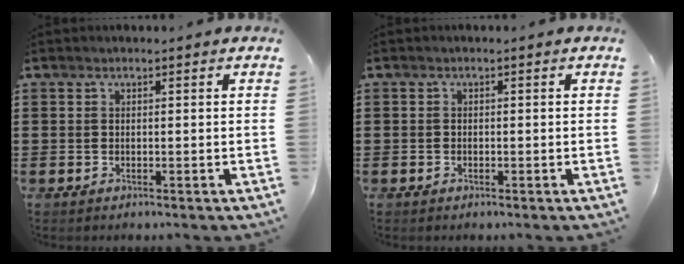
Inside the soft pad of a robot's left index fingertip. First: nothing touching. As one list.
[{"total": 0.6, "force": [-0.4, 0.4, 0.1], "torque": [-0.003, 0.002, -0.009]}]